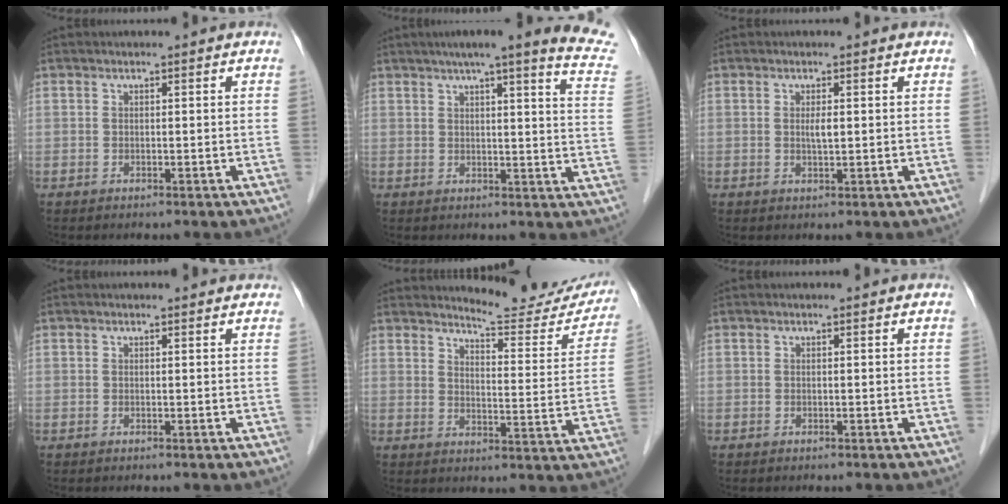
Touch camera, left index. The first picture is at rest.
{"total": 17.8, "force": [14.9, -0.2, 9.7], "torque": [-0.124, -0.038, 0.161]}
{"total": 1.4, "force": [-0.3, 0.2, 1.3], "torque": [-0.028, -0.006, -0.004]}
{"total": 1.7, "force": [1.6, 0.4, 0.4], "torque": [-0.012, 0.002, 0.011]}
{"total": 14.0, "force": [13.5, 2.1, 2.7], "torque": [-0.020, -0.068, 0.151]}
{"total": 0.0}